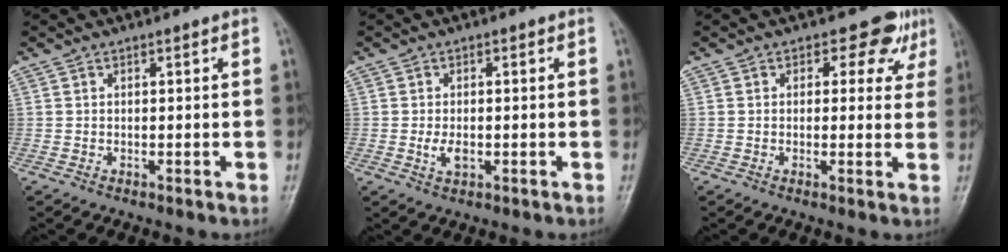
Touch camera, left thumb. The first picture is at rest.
{"total": 2.9, "force": [-0.6, 1.7, 2.3], "torque": [-0.043, -0.003, -0.011]}
{"total": 5.2, "force": [2.9, 3.7, 2.3], "torque": [0.012, -0.008, 0.025]}